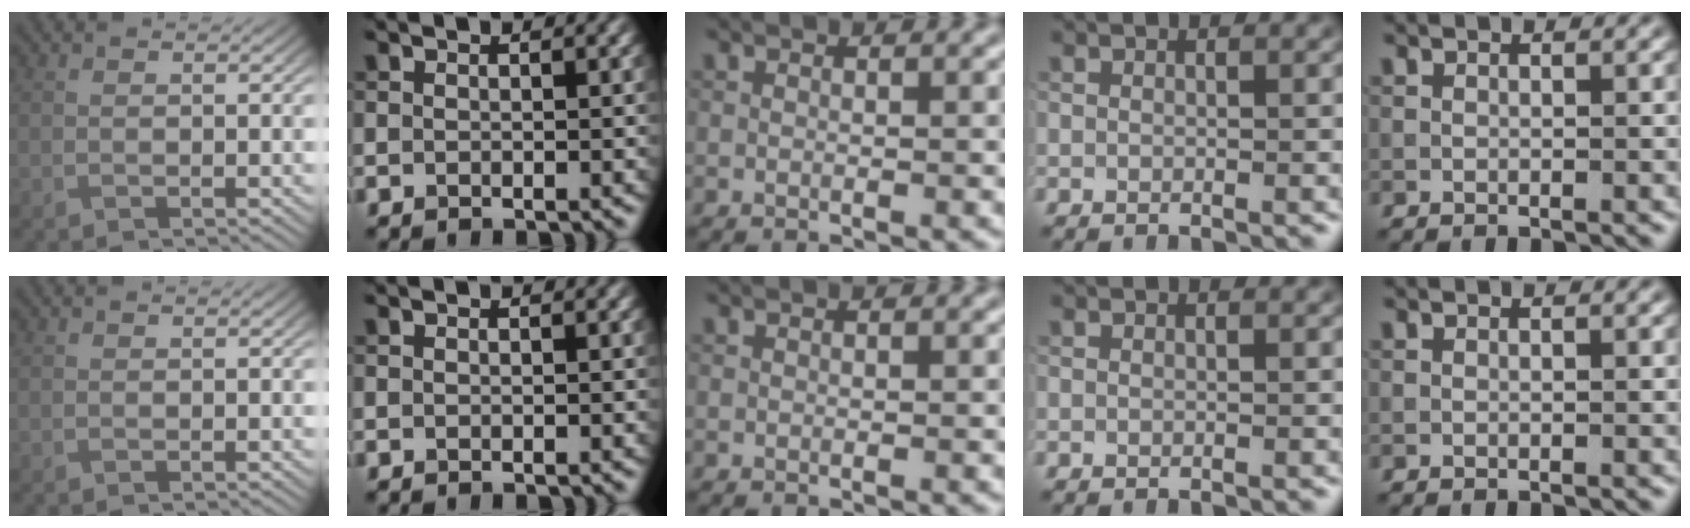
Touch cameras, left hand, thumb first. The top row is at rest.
{}